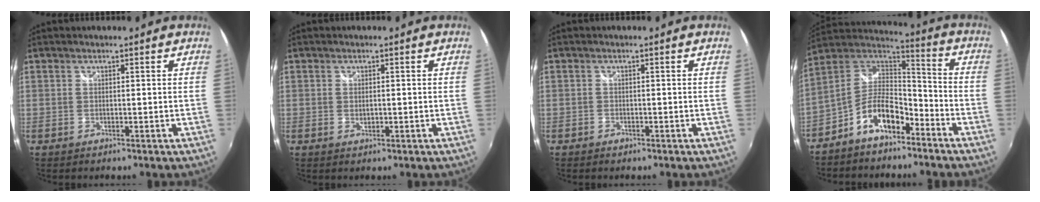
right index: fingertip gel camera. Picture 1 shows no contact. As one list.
[{"total": 1.1, "force": [0.0, 0.8, 0.7], "torque": [-0.013, -0.001, 0.000]}, {"total": 1.0, "force": [-0.7, 0.6, 0.3], "torque": [-0.005, -0.002, -0.010]}, {"total": 12.3, "force": [-6.8, 6.0, 8.4], "torque": [-0.177, 0.017, -0.120]}]